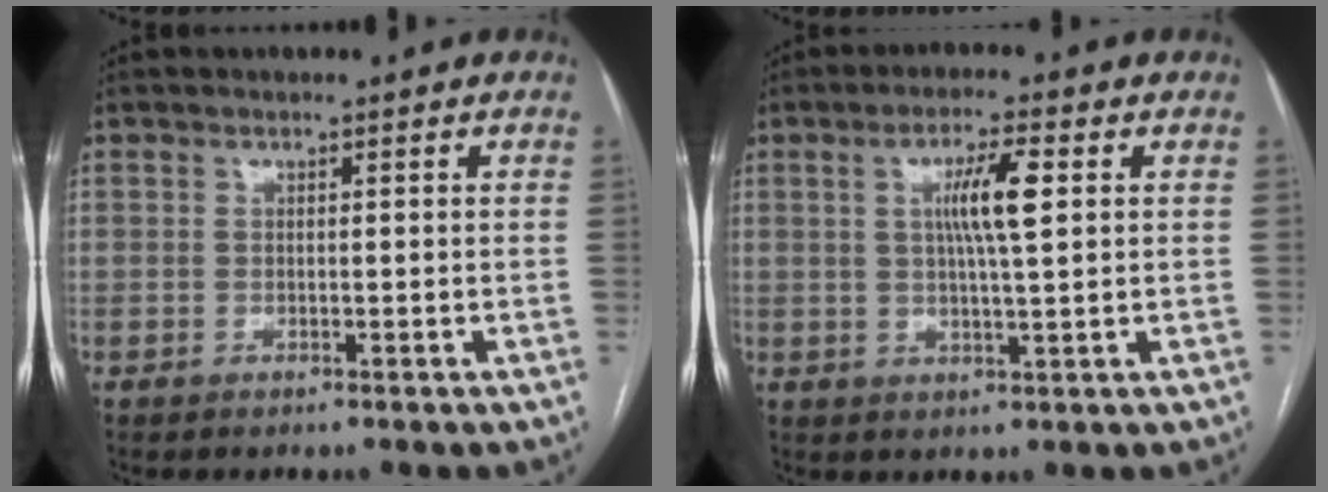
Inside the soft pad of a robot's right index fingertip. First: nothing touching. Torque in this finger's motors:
{"motor_torque": [0.57, -0.03, 0.41, 0.05]}